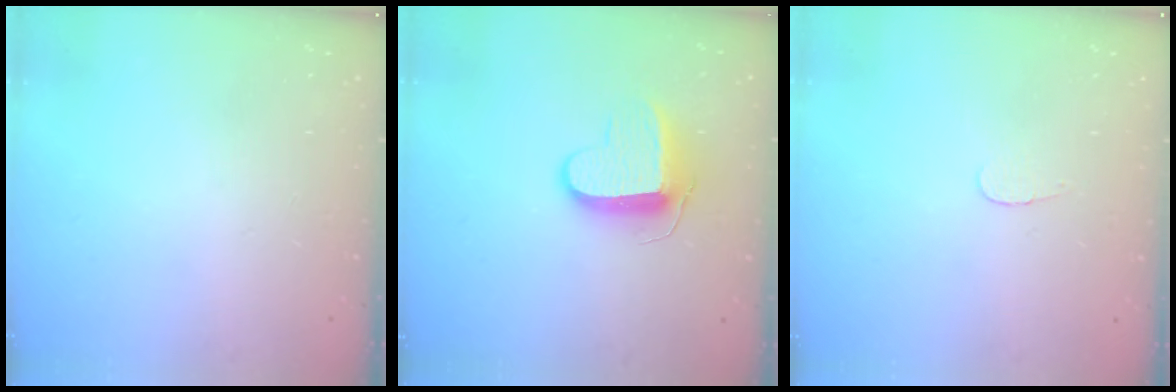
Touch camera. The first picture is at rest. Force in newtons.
{"total": 10.0, "press": 10.0, "slide": 0.2}
{"total": 2.8, "press": 2.8, "slide": 0.3}